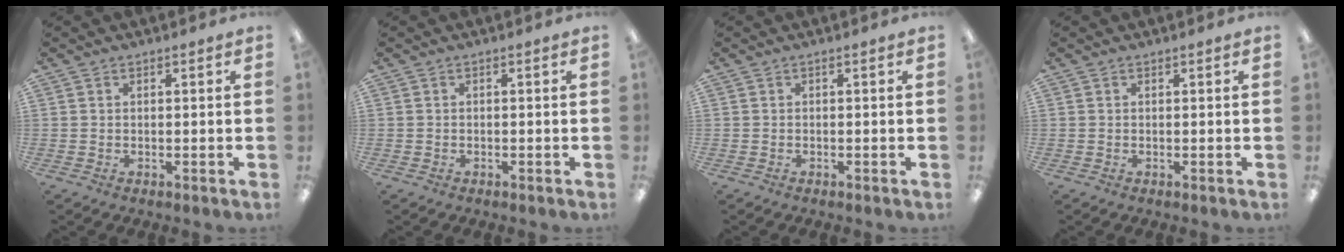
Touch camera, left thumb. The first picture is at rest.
{"total": 0.0}
{"total": 0.0}
{"total": 0.0}